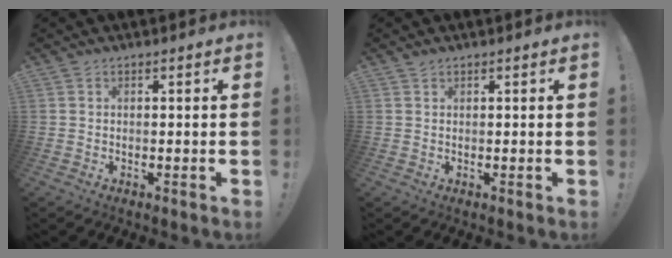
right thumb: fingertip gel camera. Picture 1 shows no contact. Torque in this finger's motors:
{"motor_torque": [-0.04, 0.13, 0.14, 0.09, -0.02]}